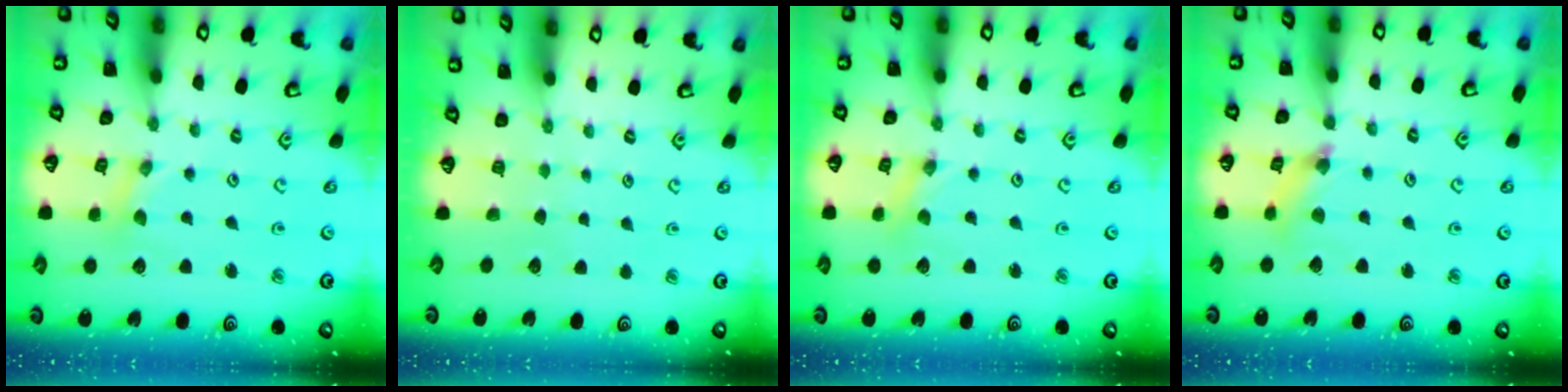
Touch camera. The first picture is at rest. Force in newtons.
{"total": 0.0}
{"total": 0.0}
{"total": 4.1, "press": 4.1, "slide": 0.5}